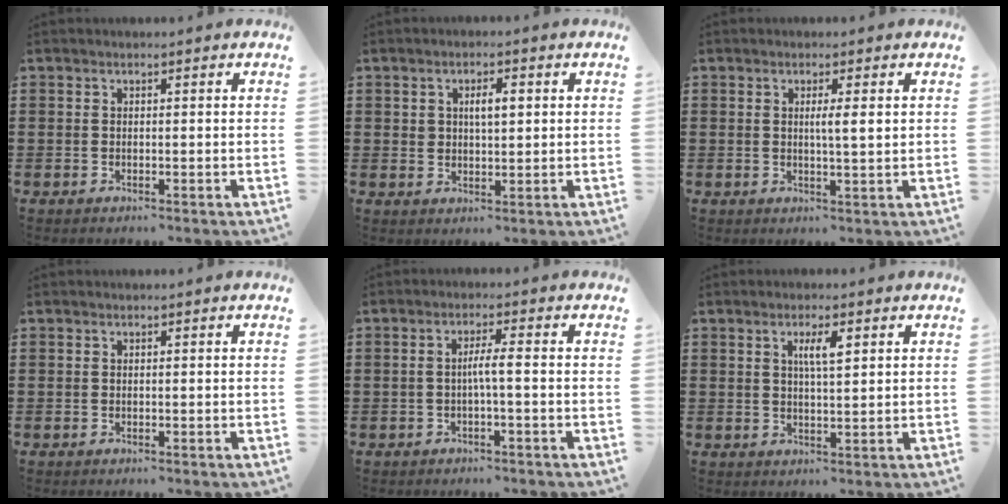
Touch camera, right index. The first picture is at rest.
{"total": 3.0, "force": [0.8, 1.3, 2.6], "torque": [-0.053, 0.008, 0.011]}
{"total": 2.7, "force": [0.5, 0.2, 2.7], "torque": [-0.045, -0.004, 0.004]}
{"total": 0.0}
{"total": 2.8, "force": [-0.6, 0.0, 2.7], "torque": [-0.052, -0.002, -0.013]}
{"total": 3.5, "force": [1.3, 0.9, 3.2], "torque": [-0.066, 0.006, 0.019]}